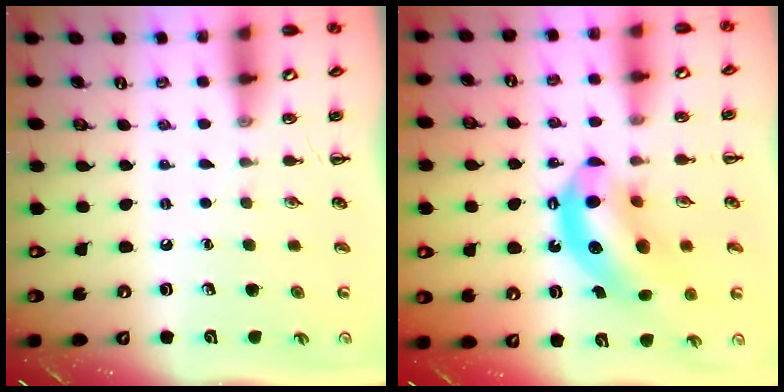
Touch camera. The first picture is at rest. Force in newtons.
{"total": 13.3, "press": 12.8, "slide": 3.7}